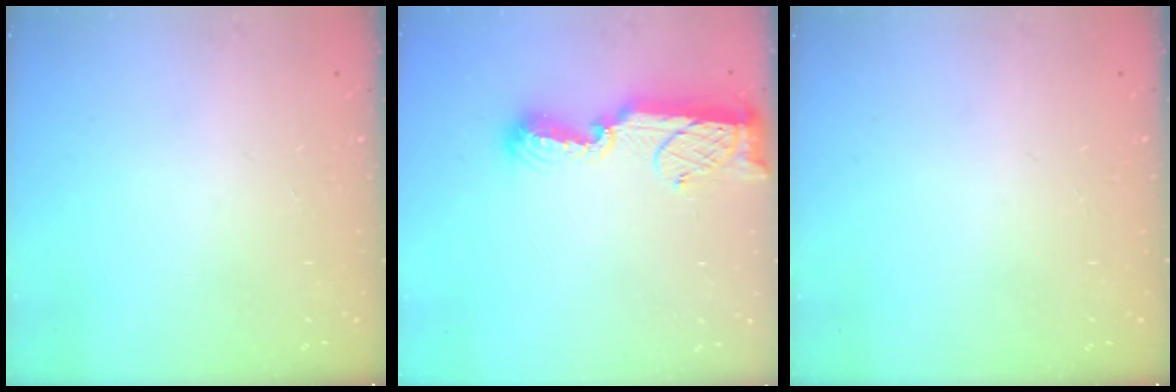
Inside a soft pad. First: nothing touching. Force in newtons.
{"total": 12.8, "press": 11.4, "slide": 5.9}
{"total": 0.0}